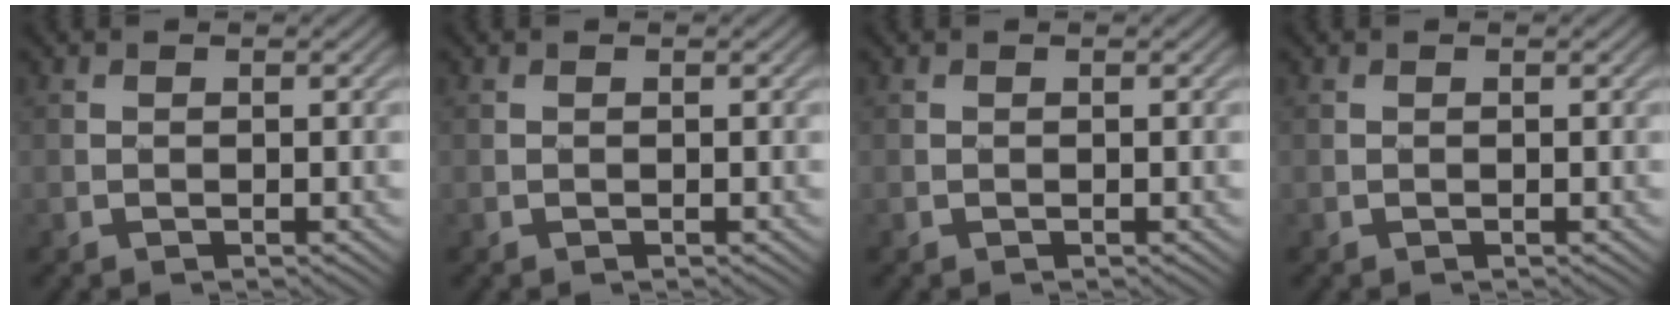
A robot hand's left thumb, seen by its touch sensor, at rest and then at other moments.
{"total": 0.0}
{"total": 0.0}
{"total": 0.0}